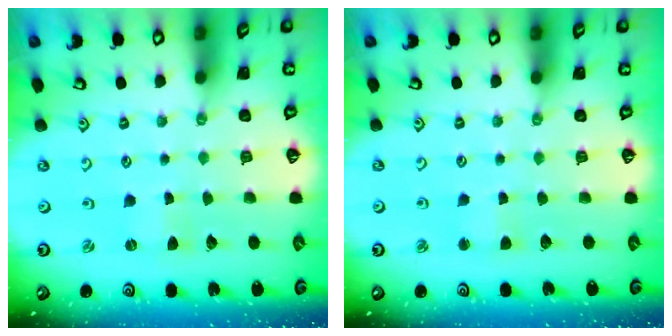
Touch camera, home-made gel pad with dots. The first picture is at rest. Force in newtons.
{"total": 2.8, "press": 2.8, "slide": 0.4}